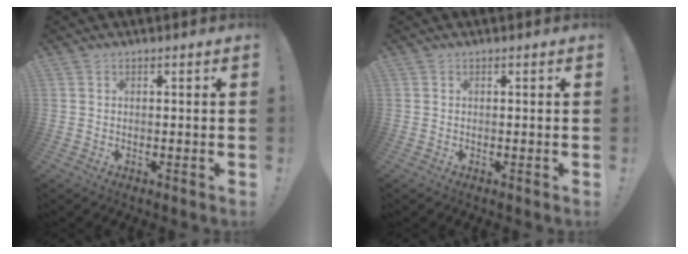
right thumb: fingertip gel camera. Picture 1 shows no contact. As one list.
[{"total": 0.0}]